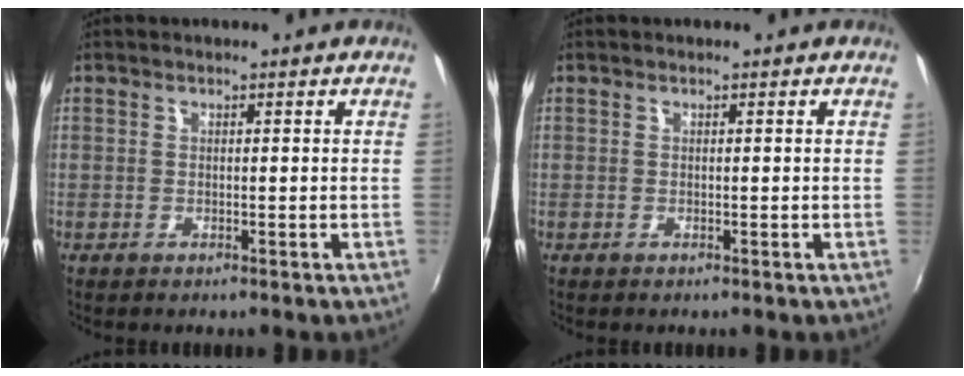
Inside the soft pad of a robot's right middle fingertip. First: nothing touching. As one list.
[{"total": 0.0}]